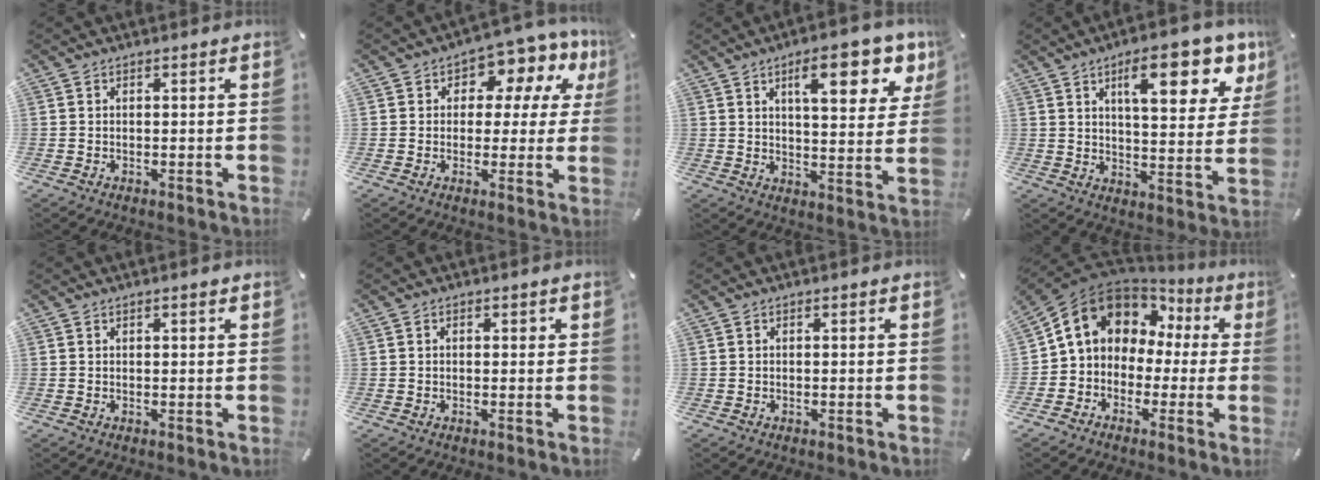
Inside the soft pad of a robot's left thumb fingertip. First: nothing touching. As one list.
[{"total": 9.1, "force": [4.0, 5.8, 5.7], "torque": [-0.079, -0.028, 0.069]}, {"total": 15.0, "force": [7.5, 5.6, 11.7], "torque": [-0.165, -0.023, 0.117]}, {"total": 16.4, "force": [8.5, 6.1, 12.6], "torque": [-0.177, -0.032, 0.130]}, {"total": 0.7, "force": [0.4, 0.2, 0.5], "torque": [-0.010, 0.002, 0.007]}, {"total": 0.9, "force": [0.1, 0.6, 0.7], "torque": [-0.013, 0.005, 0.000]}, {"total": 0.0}, {"total": 11.0, "force": [3.5, 9.2, 4.9], "torque": [-0.114, -0.013, 0.065]}]